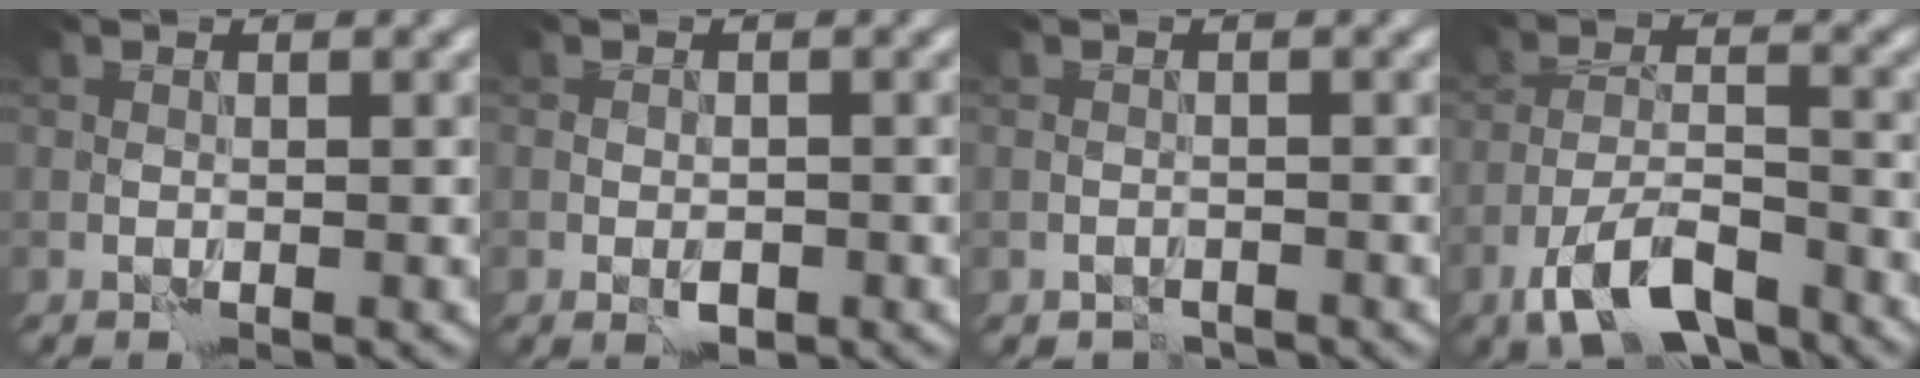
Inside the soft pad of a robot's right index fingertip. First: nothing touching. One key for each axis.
{"total": 1.4, "fx": -0.4, "fy": 0.8, "fz": 1.0, "tx": -0.018, "ty": -0.004, "tz": -0.004}
{"total": 1.0, "fx": -0.8, "fy": 0.5, "fz": 0.0, "tx": 0.004, "ty": 0.001, "tz": -0.016}
{"total": 7.2, "fx": -4.7, "fy": 2.6, "fz": 4.8, "tx": -0.084, "ty": -0.003, "tz": -0.090}